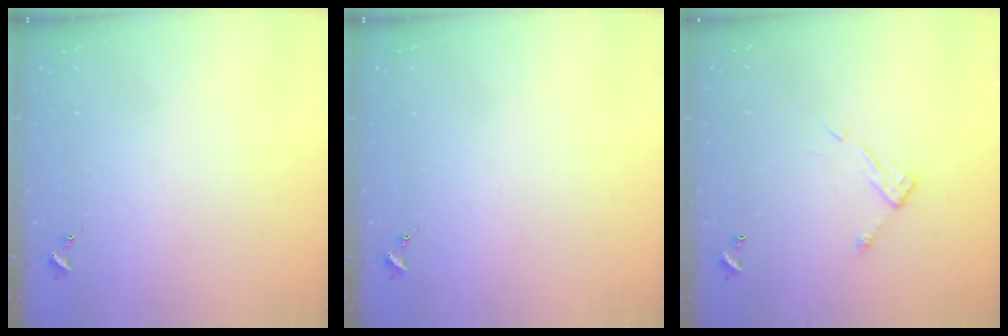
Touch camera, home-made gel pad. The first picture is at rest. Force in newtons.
{"total": 0.0}
{"total": 7.5, "press": 7.5, "slide": 0.2}